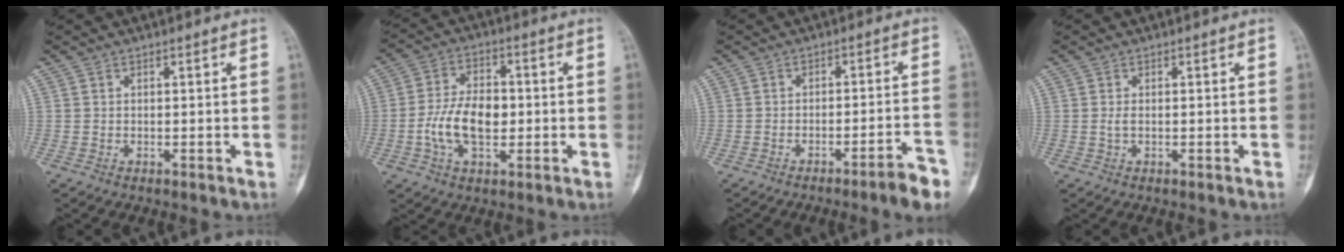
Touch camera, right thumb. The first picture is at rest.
{"total": 10.2, "force": [-1.5, 6.2, 8.0], "torque": [-0.138, 0.016, -0.032]}
{"total": 6.3, "force": [-4.2, 0.5, 4.6], "torque": [-0.065, 0.030, -0.057]}
{"total": 0.9, "force": [-0.1, 0.3, 0.8], "torque": [-0.021, -0.003, -0.001]}